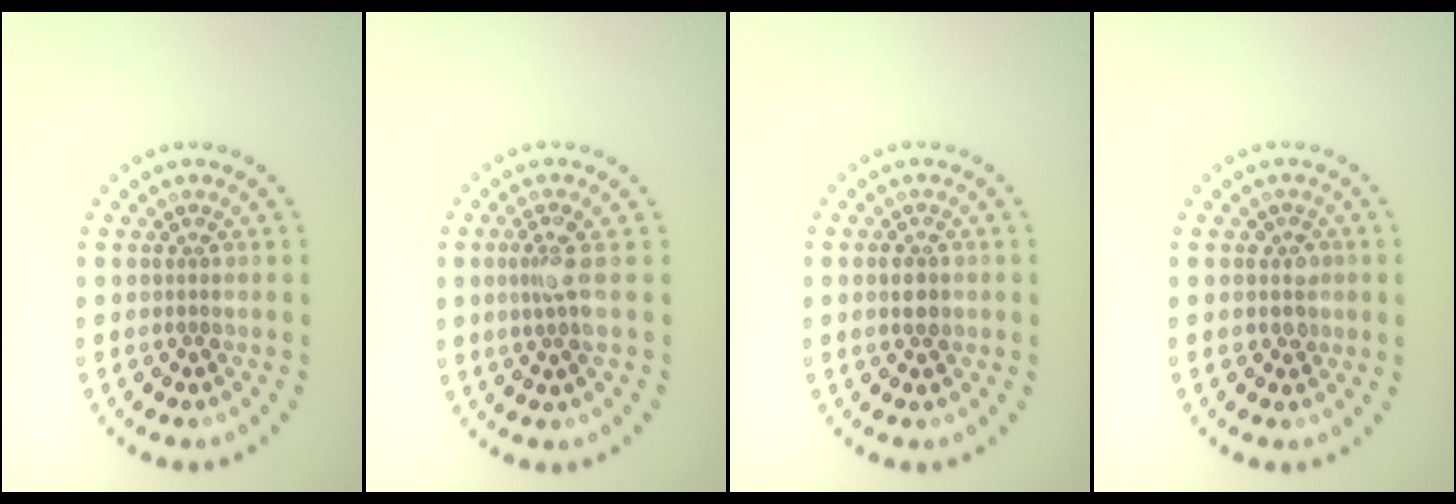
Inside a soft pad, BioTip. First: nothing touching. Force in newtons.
{"total": 2.2, "press": 1.6, "slide": 1.4}
{"total": 2.1, "press": 2.1, "slide": 0.1}
{"total": 1.7, "press": 1.5, "slide": 0.8}